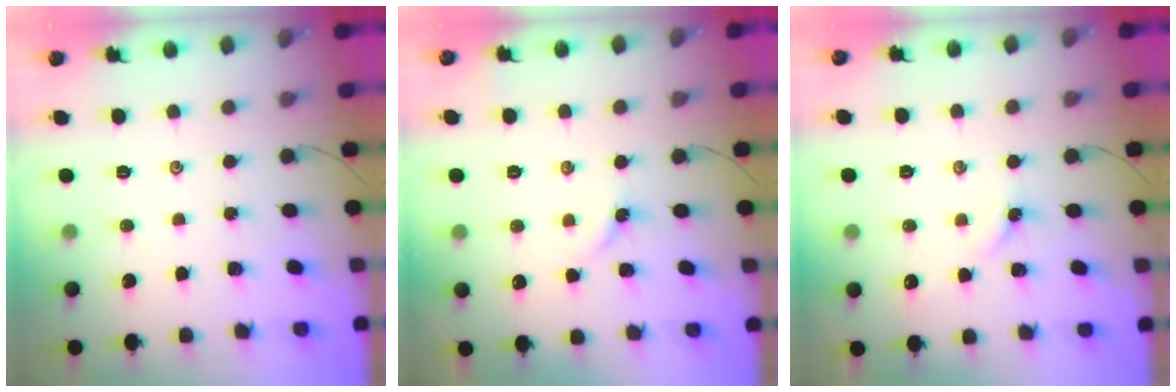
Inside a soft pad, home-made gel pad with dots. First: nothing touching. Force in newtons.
{"total": 2.9, "press": 2.9, "slide": 0.4}
{"total": 3.3, "press": 3.2, "slide": 0.6}